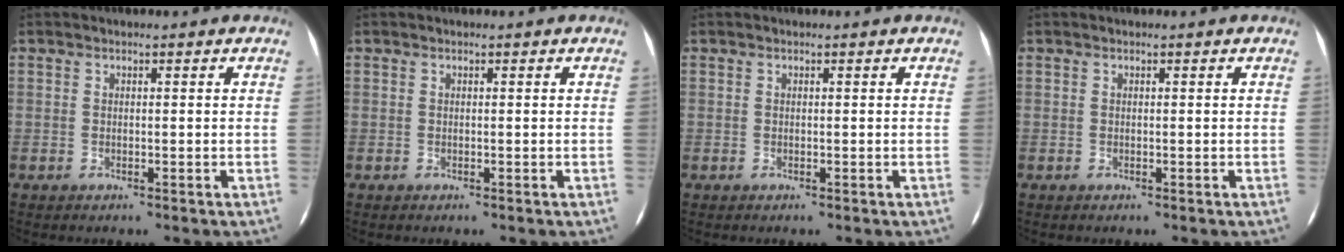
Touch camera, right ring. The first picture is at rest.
{"total": 0.0}
{"total": 0.0}
{"total": 0.0}